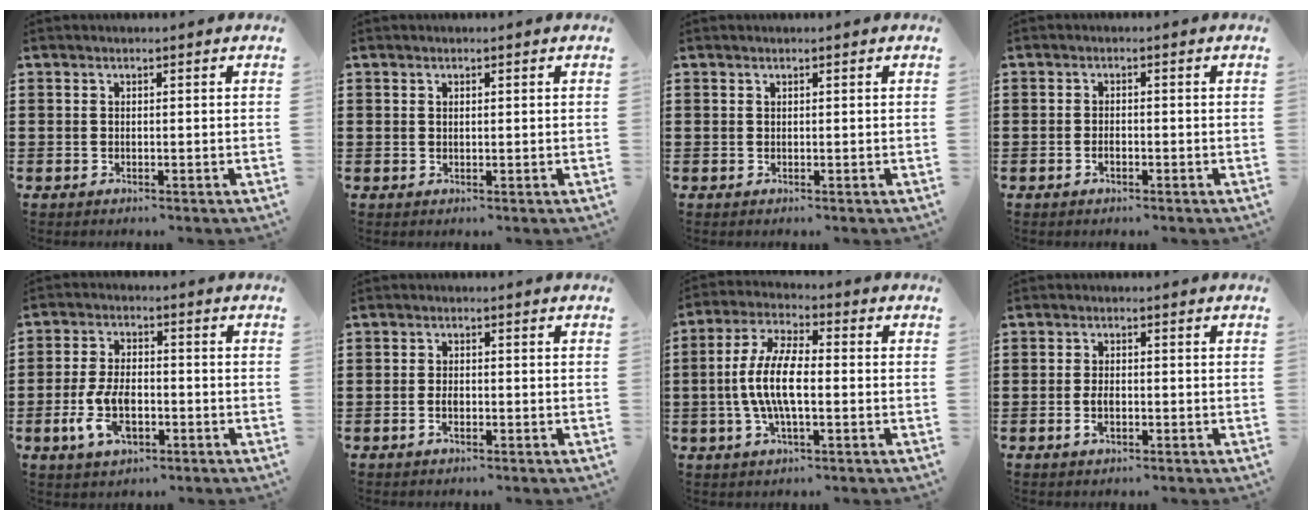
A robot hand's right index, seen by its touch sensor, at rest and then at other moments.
{"total": 0.5, "force": [0.2, 0.3, 0.4], "torque": [-0.009, 0.001, 0.004]}
{"total": 0.0}
{"total": 1.2, "force": [-0.6, 0.4, 1.0], "torque": [-0.022, -0.005, -0.009]}
{"total": 7.6, "force": [-2.5, 3.9, 6.1], "torque": [-0.145, -0.003, -0.050]}
{"total": 1.7, "force": [-0.5, 0.7, 1.4], "torque": [-0.029, -0.003, -0.008]}
{"total": 8.8, "force": [-1.2, 2.8, 8.3], "torque": [-0.186, -0.013, -0.028]}
{"total": 2.5, "force": [-0.7, 1.1, 2.1], "torque": [-0.049, -0.005, -0.014]}